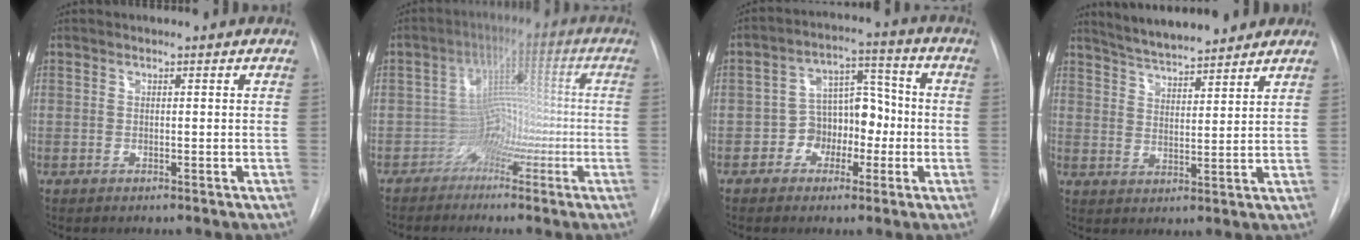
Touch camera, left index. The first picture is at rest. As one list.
[{"total": 4.6, "force": [-2.8, 3.2, 2.0], "torque": [-0.028, 0.016, -0.054]}, {"total": 7.6, "force": [-2.3, 5.7, 4.5], "torque": [-0.068, 0.038, -0.038]}, {"total": 10.6, "force": [9.6, 1.6, 4.3], "torque": [-0.068, 0.016, 0.150]}]